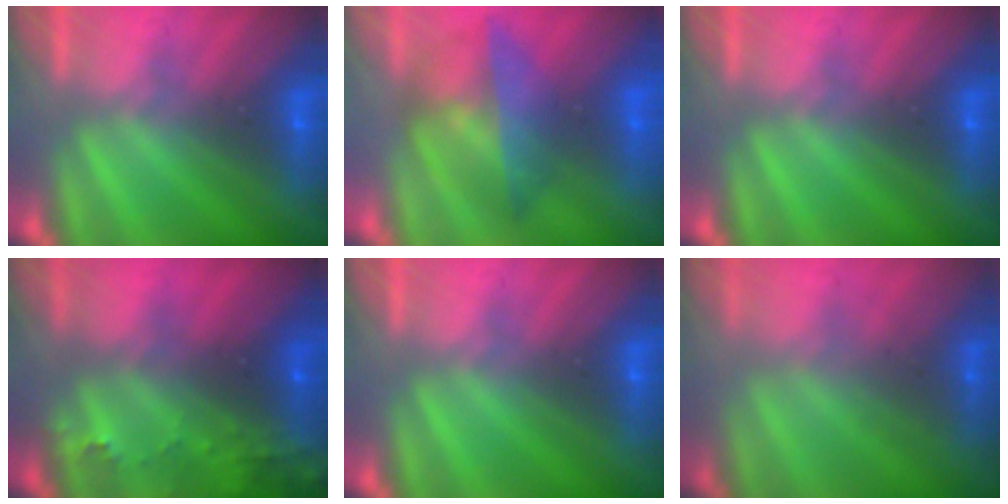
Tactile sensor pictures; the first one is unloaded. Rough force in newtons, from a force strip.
{"total": 4.0}
{"total": 0.0}
{"total": 5.9}
{"total": 0.0}
{"total": 1.8}